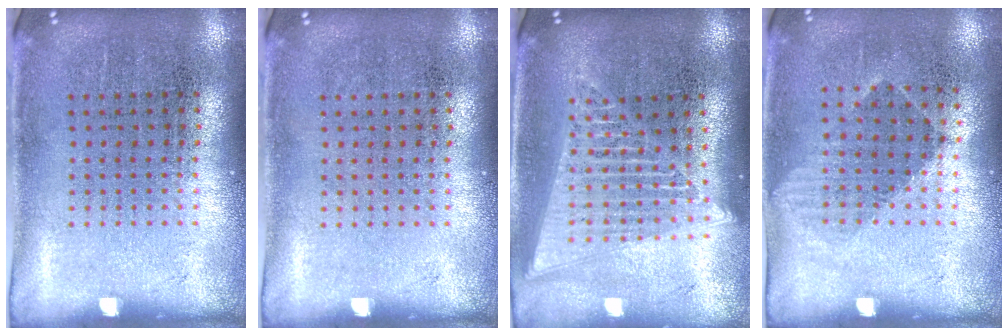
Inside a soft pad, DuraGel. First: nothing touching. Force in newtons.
{"total": 0.0}
{"total": 1.9, "press": 1.7, "slide": 1.0}
{"total": 1.0, "press": 0.7, "slide": 0.6}